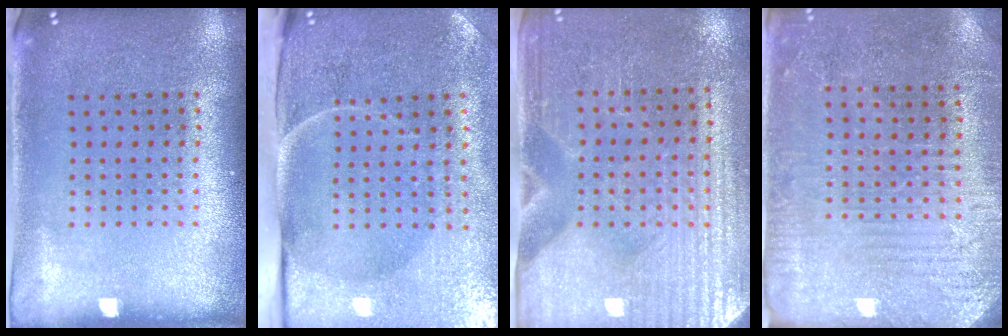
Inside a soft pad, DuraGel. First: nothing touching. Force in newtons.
{"total": 5.0, "press": 3.9, "slide": 3.0}
{"total": 3.4, "press": 3.2, "slide": 1.2}
{"total": 2.9, "press": 2.7, "slide": 0.9}